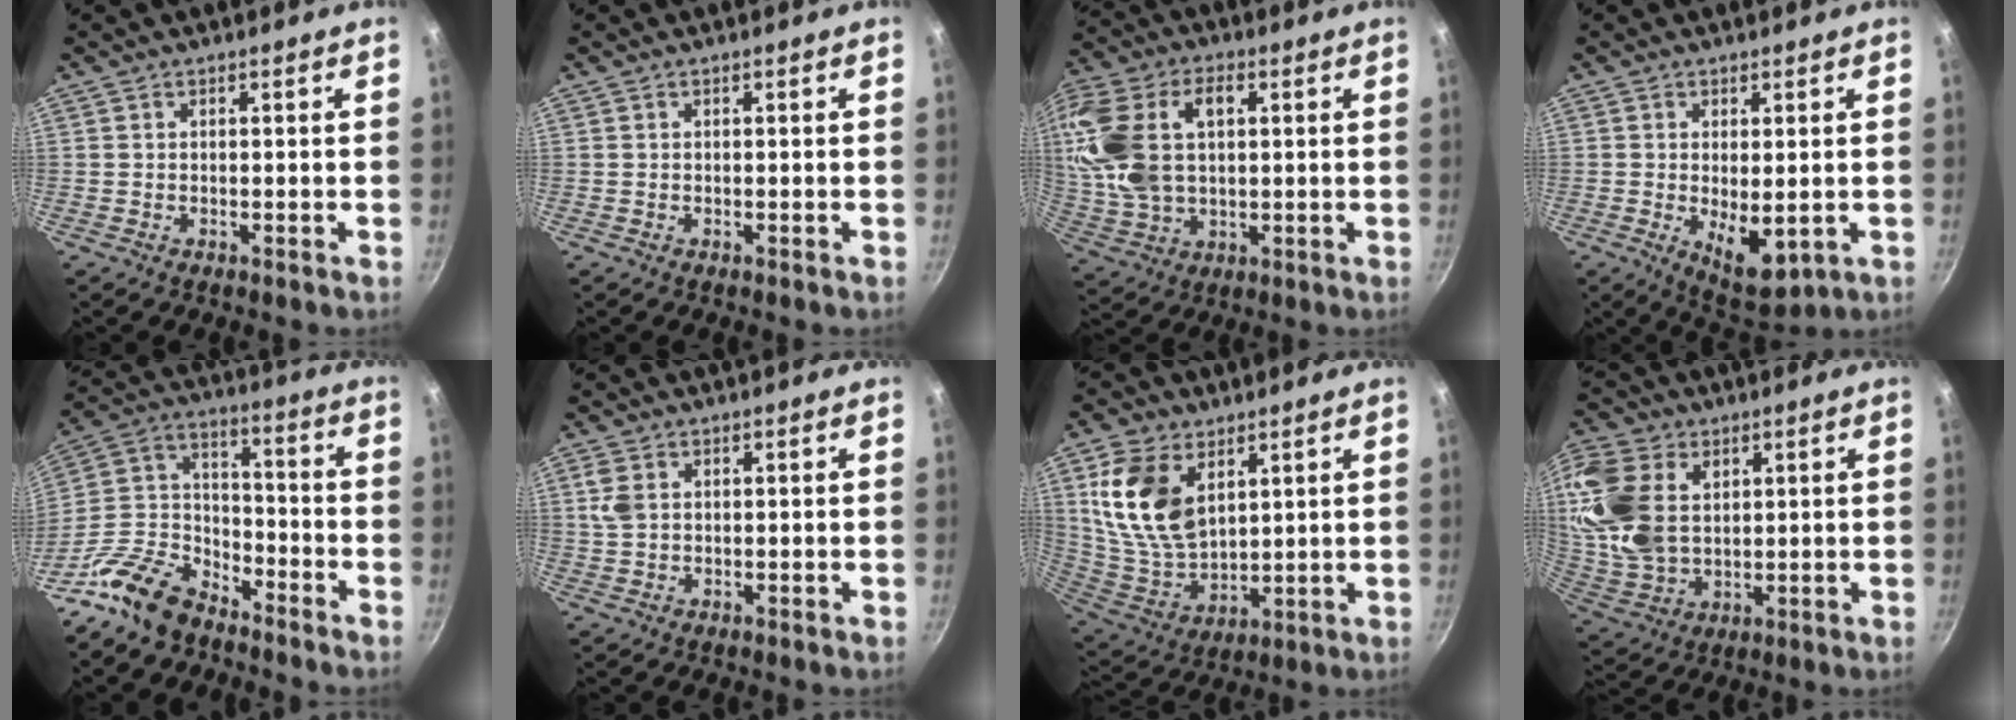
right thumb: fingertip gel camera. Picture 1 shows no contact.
{"total": 0.0}
{"total": 19.7, "force": [4.2, 12.7, 14.5], "torque": [-0.299, 0.010, 0.081]}
{"total": 8.0, "force": [-0.9, 3.7, 7.1], "torque": [-0.094, -0.017, 0.004]}
{"total": 15.0, "force": [-10.7, 8.2, 6.5], "torque": [-0.112, 0.094, -0.213]}
{"total": 3.6, "force": [1.0, 2.4, 2.4], "torque": [-0.053, 0.003, 0.020]}
{"total": 16.3, "force": [5.9, 10.1, 11.3], "torque": [-0.205, -0.032, 0.130]}
{"total": 16.6, "force": [4.3, 11.5, 11.1], "torque": [-0.213, -0.013, 0.095]}